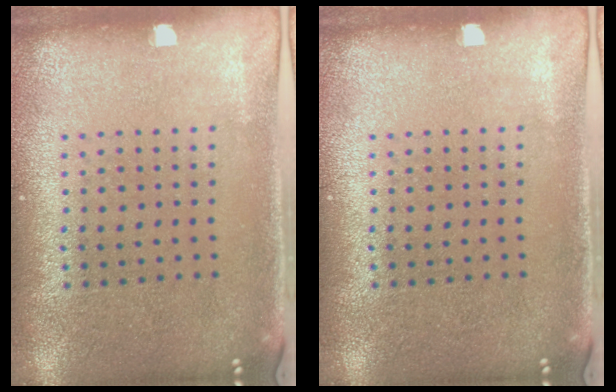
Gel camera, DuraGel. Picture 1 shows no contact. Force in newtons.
{"total": 0.0}